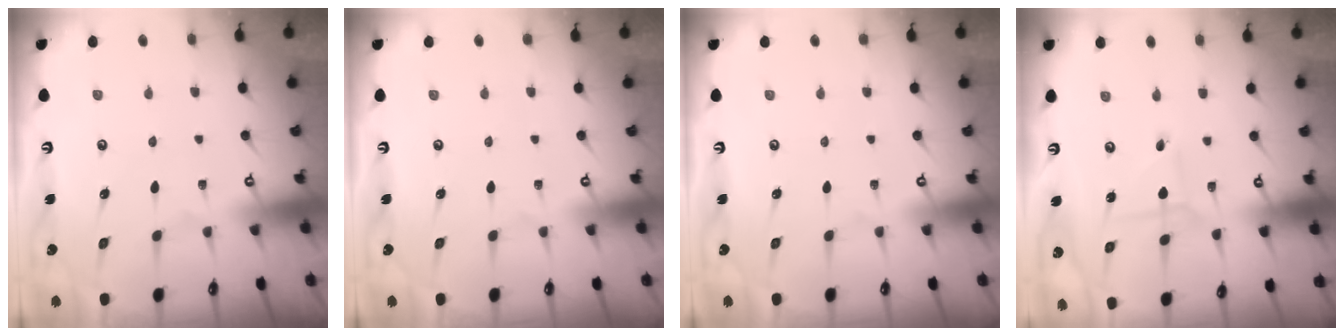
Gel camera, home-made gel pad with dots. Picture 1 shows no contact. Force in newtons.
{"total": 0.0}
{"total": 0.0}
{"total": 0.9, "press": 0.9, "slide": 0.0}